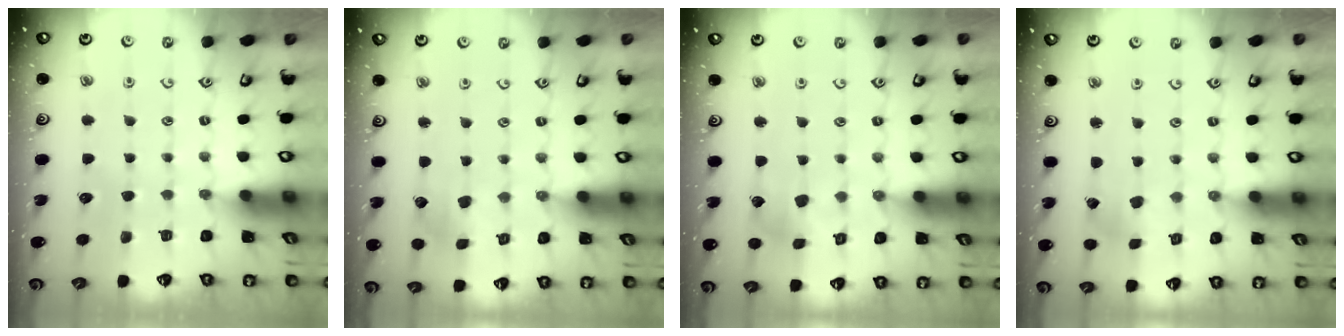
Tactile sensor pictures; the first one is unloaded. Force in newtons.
{"total": 3.0, "press": 3.0, "slide": 0.2}
{"total": 5.6, "press": 5.6, "slide": 0.5}
{"total": 1.0, "press": 1.0, "slide": 0.0}